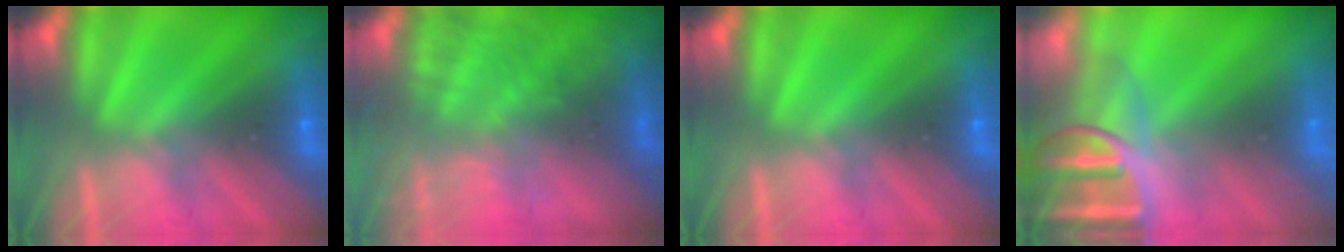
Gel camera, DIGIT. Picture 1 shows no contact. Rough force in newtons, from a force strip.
{"total": 7.0}
{"total": 0.0}
{"total": 6.5}